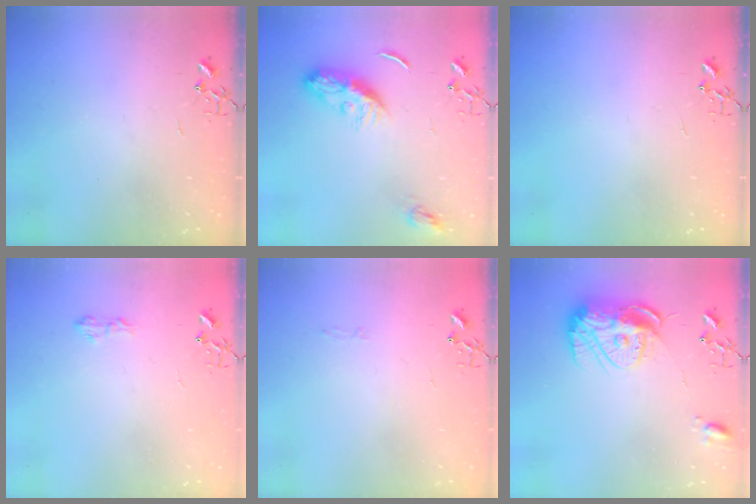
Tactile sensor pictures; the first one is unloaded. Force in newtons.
{"total": 10.6, "press": 10.5, "slide": 0.7}
{"total": 0.0}
{"total": 5.9, "press": 5.9, "slide": 0.8}
{"total": 2.8, "press": 2.8, "slide": 0.4}
{"total": 14.9, "press": 14.9, "slide": 1.4}